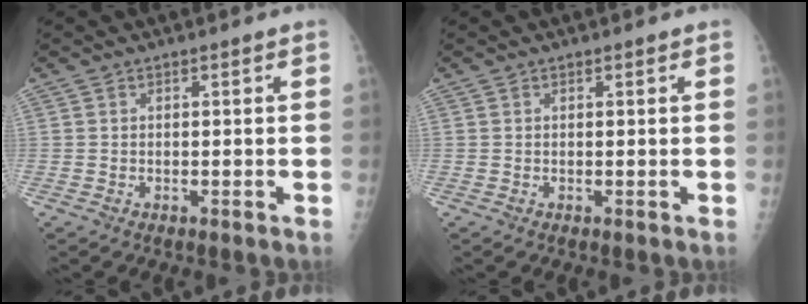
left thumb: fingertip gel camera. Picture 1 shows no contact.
{"total": 0.0}